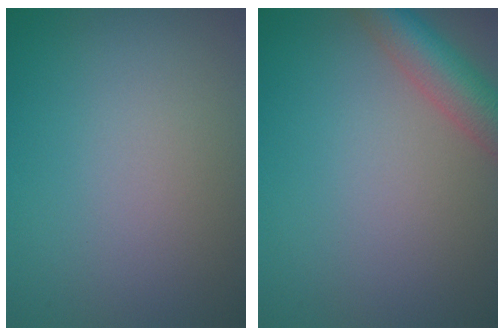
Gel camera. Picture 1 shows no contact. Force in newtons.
{"total": 4.9, "press": 4.9, "slide": 0.2}